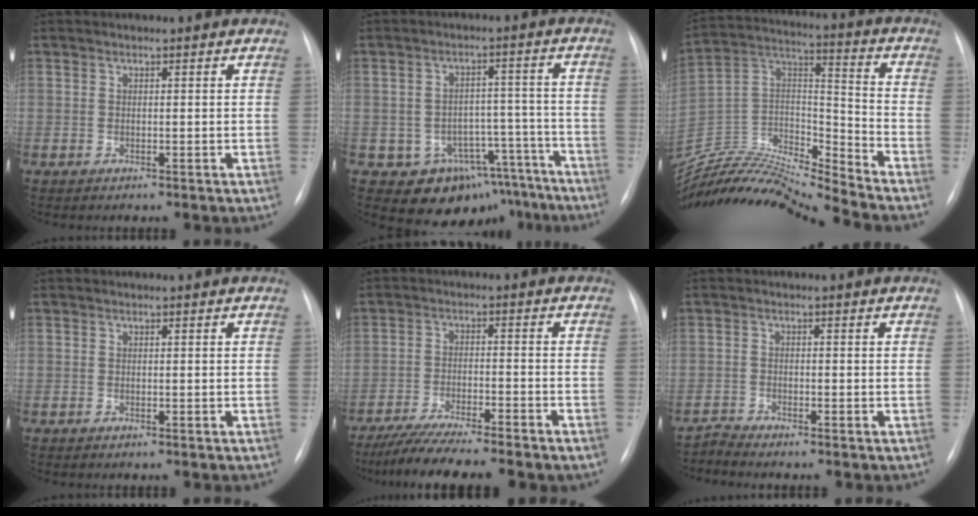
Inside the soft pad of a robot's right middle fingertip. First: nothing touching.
{"total": 11.8, "force": [-8.1, 8.2, 2.3], "torque": [0.001, 0.062, -0.097]}
{"total": 18.9, "force": [-18.1, -1.1, 5.1], "torque": [-0.092, 0.030, -0.328]}
{"total": 0.0}
{"total": 10.1, "force": [-8.4, 0.1, 5.6], "torque": [-0.091, -0.023, -0.136]}
{"total": 1.5, "force": [-1.3, -0.5, -0.5], "torque": [0.014, -0.009, -0.027]}